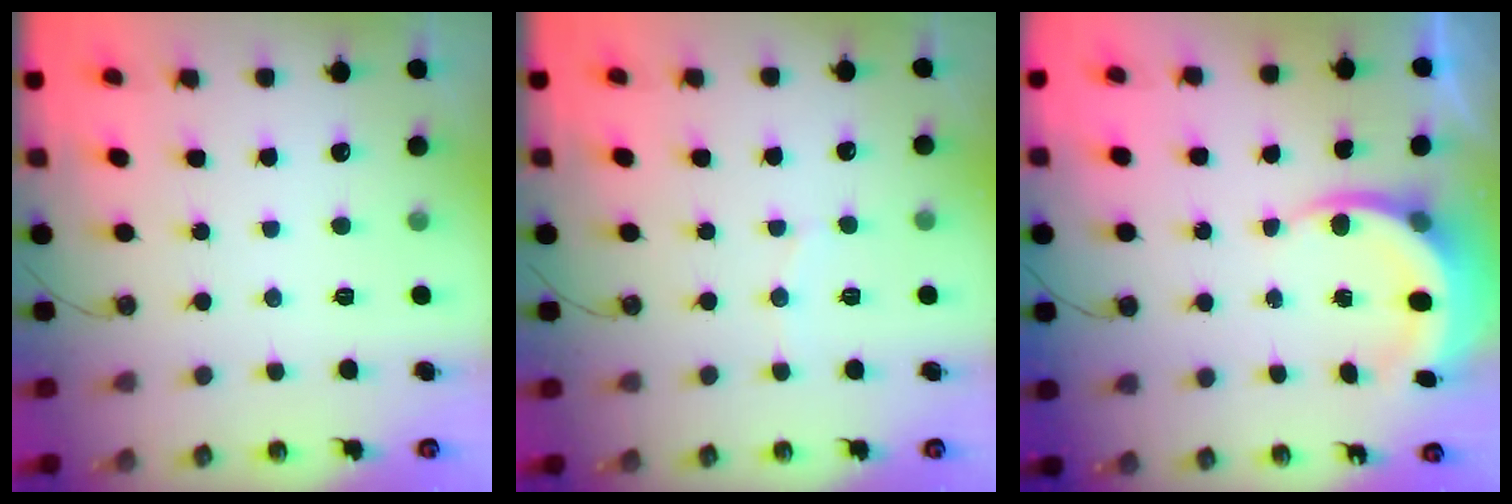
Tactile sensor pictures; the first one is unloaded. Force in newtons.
{"total": 4.0, "press": 4.0, "slide": 0.5}
{"total": 6.2, "press": 6.0, "slide": 1.6}